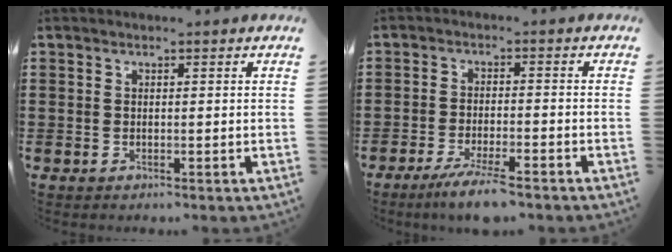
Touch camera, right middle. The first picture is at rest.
{"total": 5.1, "force": [-4.0, 0.3, 3.1], "torque": [-0.062, -0.010, -0.074]}